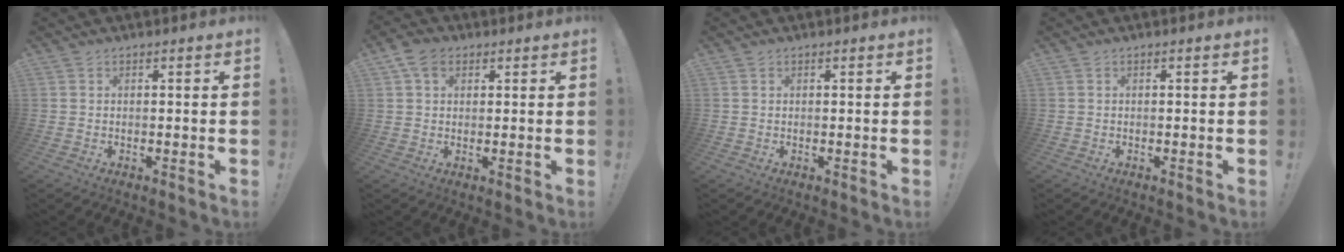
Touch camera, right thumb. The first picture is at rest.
{"total": 5.6, "force": [2.5, 4.1, 2.8], "torque": [-0.048, 0.000, 0.052]}
{"total": 0.0}
{"total": 0.0}